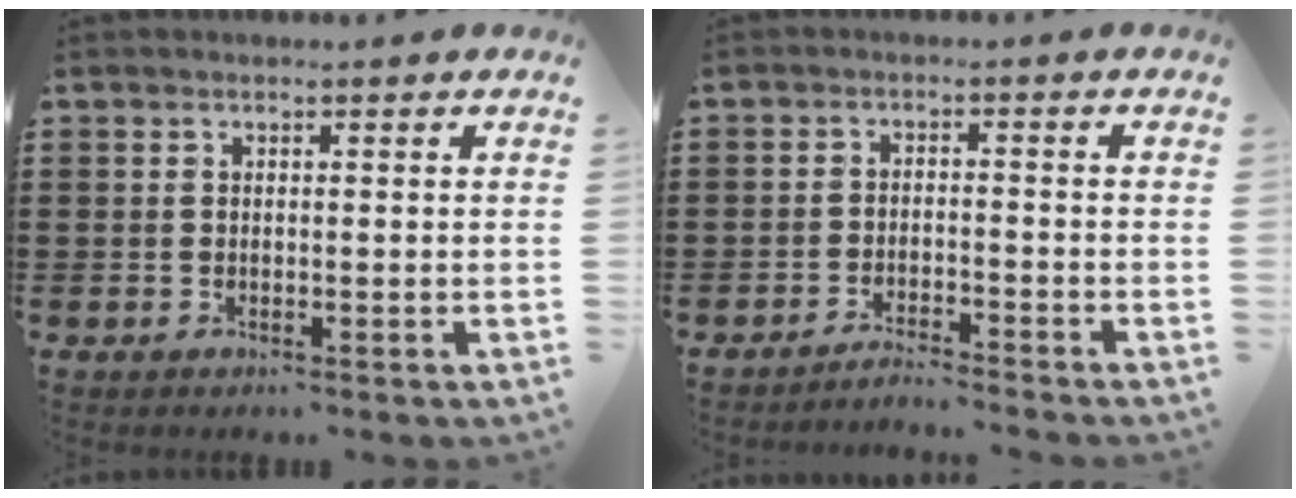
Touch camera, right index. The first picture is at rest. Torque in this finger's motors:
{"motor_torque": [-1.06, 1.07, -0.23, -0.05]}